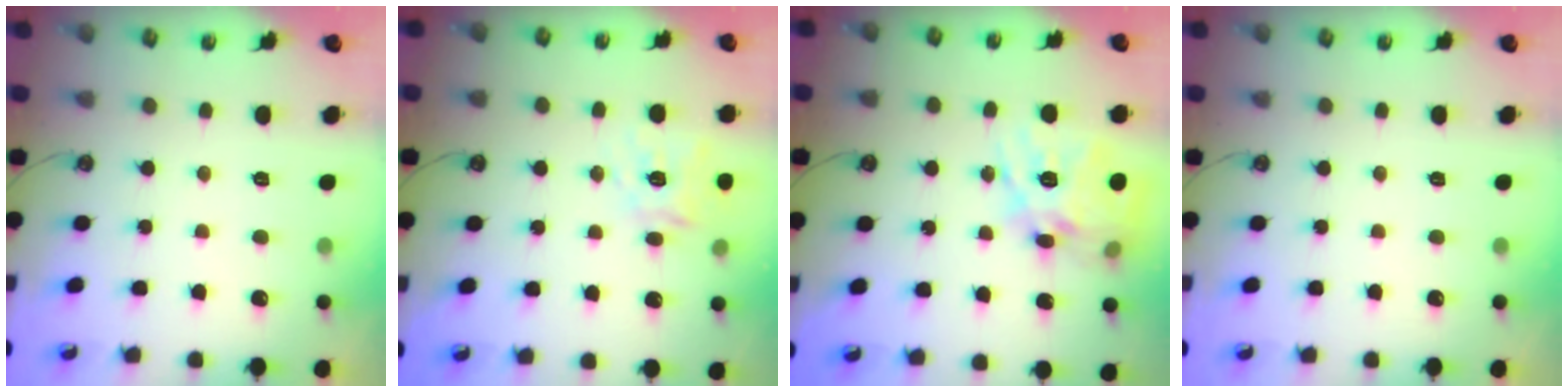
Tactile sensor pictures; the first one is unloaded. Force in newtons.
{"total": 13.1, "press": 13.0, "slide": 1.7}
{"total": 20.0, "press": 19.8, "slide": 2.8}
{"total": 0.0}